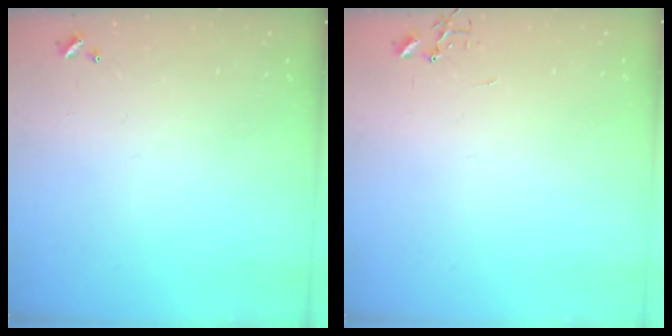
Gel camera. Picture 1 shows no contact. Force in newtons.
{"total": 0.0}